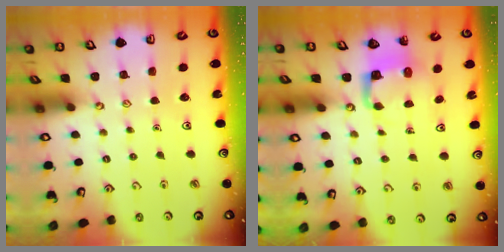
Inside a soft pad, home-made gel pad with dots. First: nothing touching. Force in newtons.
{"total": 4.5, "press": 4.5, "slide": 0.1}